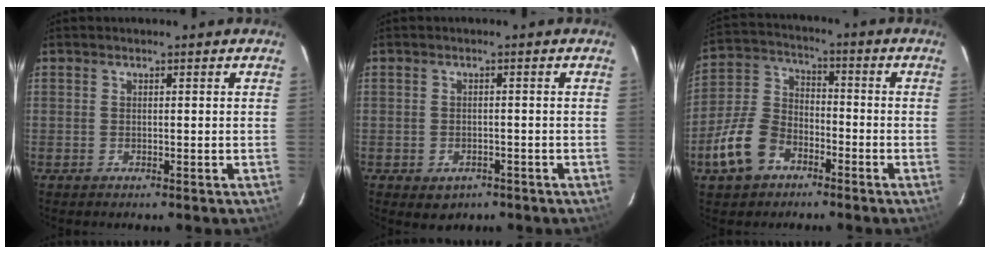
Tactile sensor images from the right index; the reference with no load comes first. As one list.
[{"total": 3.8, "force": [-2.0, 2.8, 1.4], "torque": [-0.033, -0.005, -0.020]}, {"total": 11.7, "force": [-6.3, 7.7, 6.1], "torque": [-0.146, 0.019, -0.119]}]